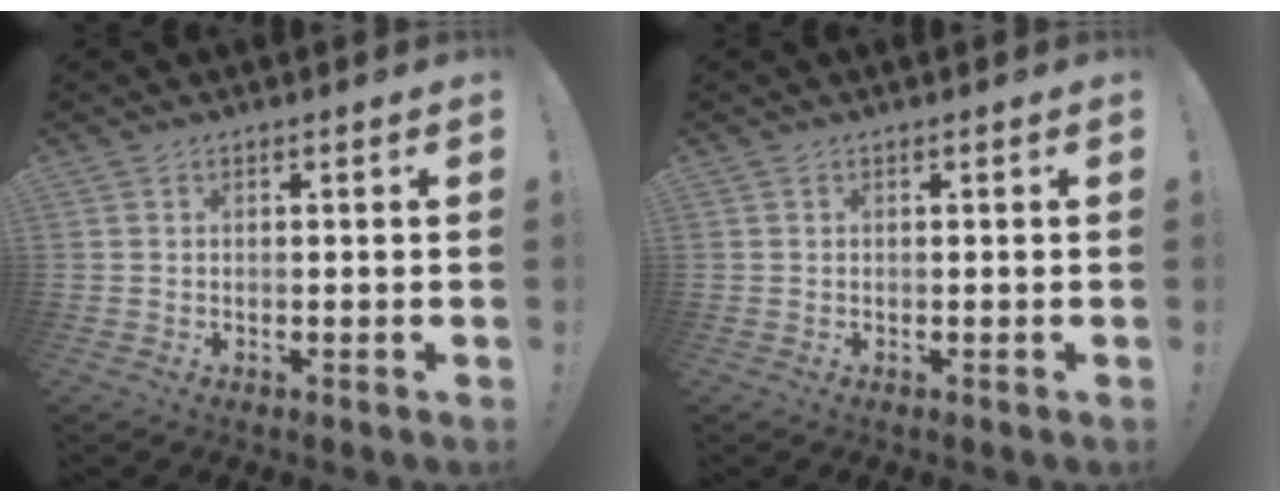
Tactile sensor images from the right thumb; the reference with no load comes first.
{"total": 0.0}